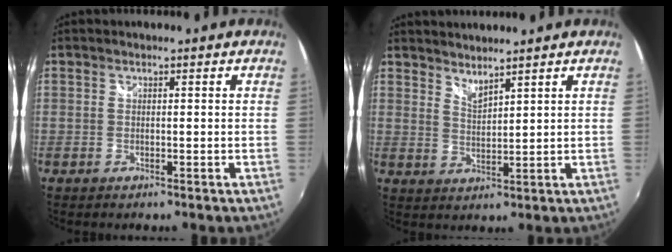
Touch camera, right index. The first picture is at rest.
{"total": 3.4, "force": [3.3, 0.1, 1.1], "torque": [-0.017, -0.006, 0.055]}